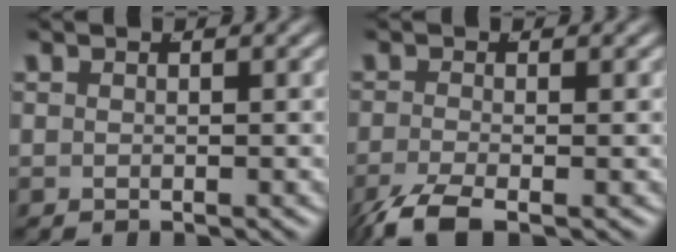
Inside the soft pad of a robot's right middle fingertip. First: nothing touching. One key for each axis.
{"total": 3.9, "fx": -2.9, "fy": 1.1, "fz": 2.3, "tx": -0.060, "ty": -0.025, "tz": -0.036}